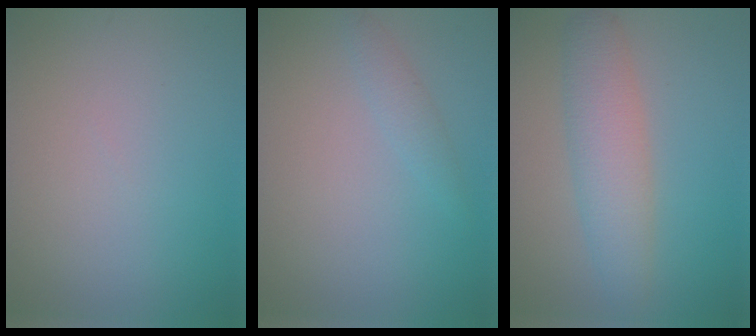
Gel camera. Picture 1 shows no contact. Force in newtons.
{"total": 1.3, "press": 1.3, "slide": 0.0}
{"total": 4.1, "press": 4.1, "slide": 0.2}